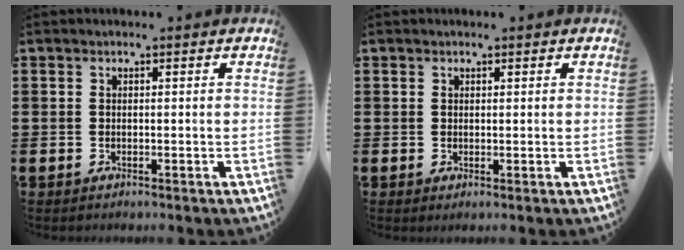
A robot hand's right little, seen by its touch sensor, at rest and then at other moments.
{"total": 0.6, "force": [0.4, 0.0, 0.3], "torque": [0.002, -0.002, 0.006]}